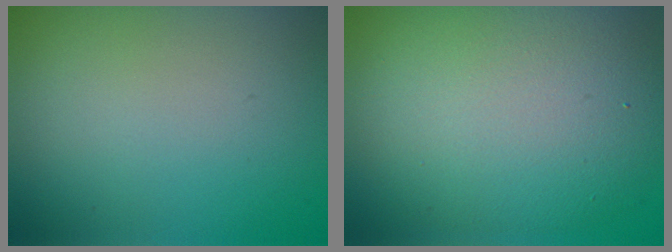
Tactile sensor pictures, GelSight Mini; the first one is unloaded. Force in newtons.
{"total": 10.0, "press": 10.0, "slide": 0.3}